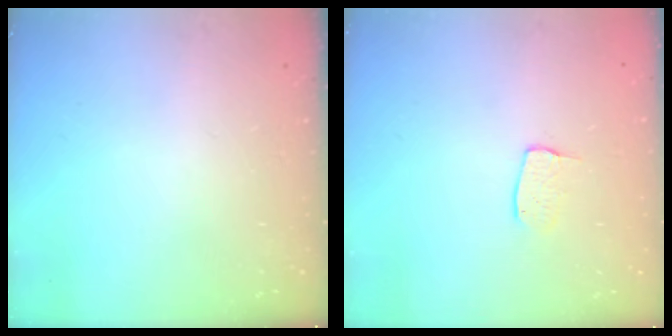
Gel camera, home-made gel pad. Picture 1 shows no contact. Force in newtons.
{"total": 5.9, "press": 5.9, "slide": 0.3}